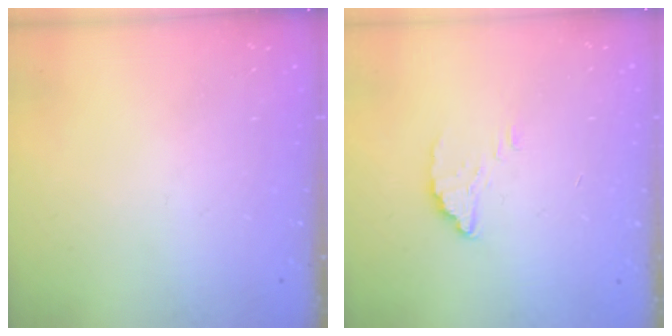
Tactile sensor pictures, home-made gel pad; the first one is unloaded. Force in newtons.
{"total": 2.1, "press": 2.1, "slide": 0.2}